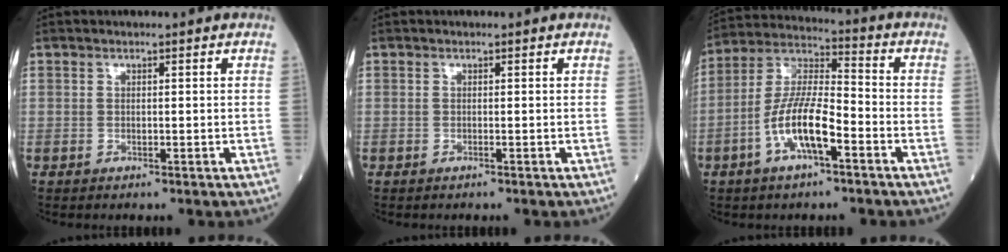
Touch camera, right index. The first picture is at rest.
{"total": 0.0}
{"total": 11.6, "force": [-4.3, 3.0, 10.3], "torque": [-0.213, 0.007, -0.083]}